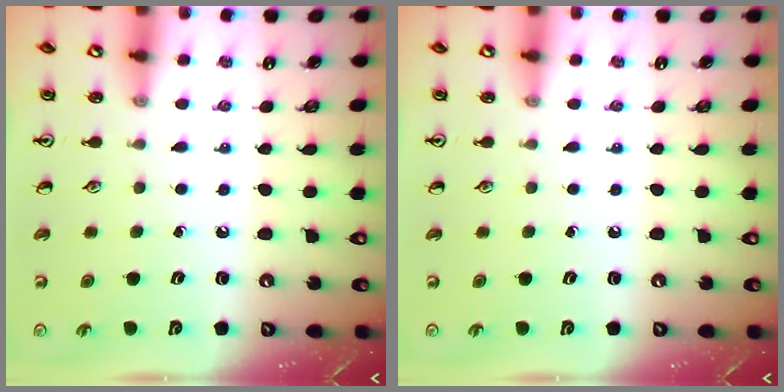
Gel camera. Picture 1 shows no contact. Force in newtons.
{"total": 0.0}